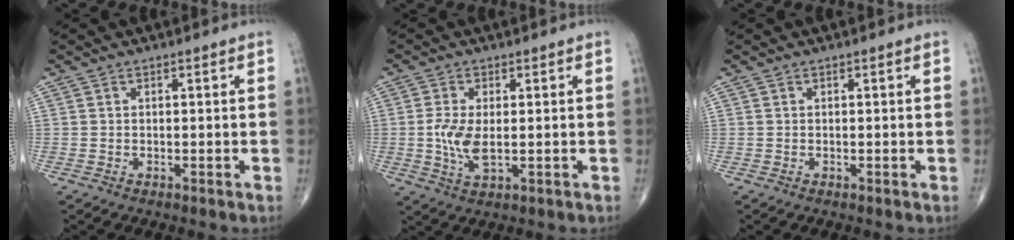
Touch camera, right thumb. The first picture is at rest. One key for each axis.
{"total": 6.0, "fx": -0.3, "fy": 2.6, "fz": 5.4, "tx": -0.119, "ty": -0.011, "tz": -0.003}
{"total": 0.0}